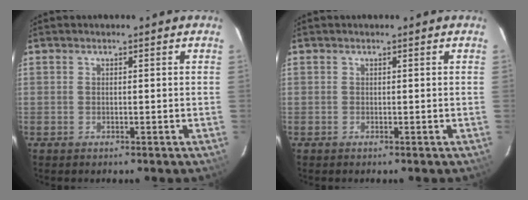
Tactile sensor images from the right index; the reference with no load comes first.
{"total": 0.0}